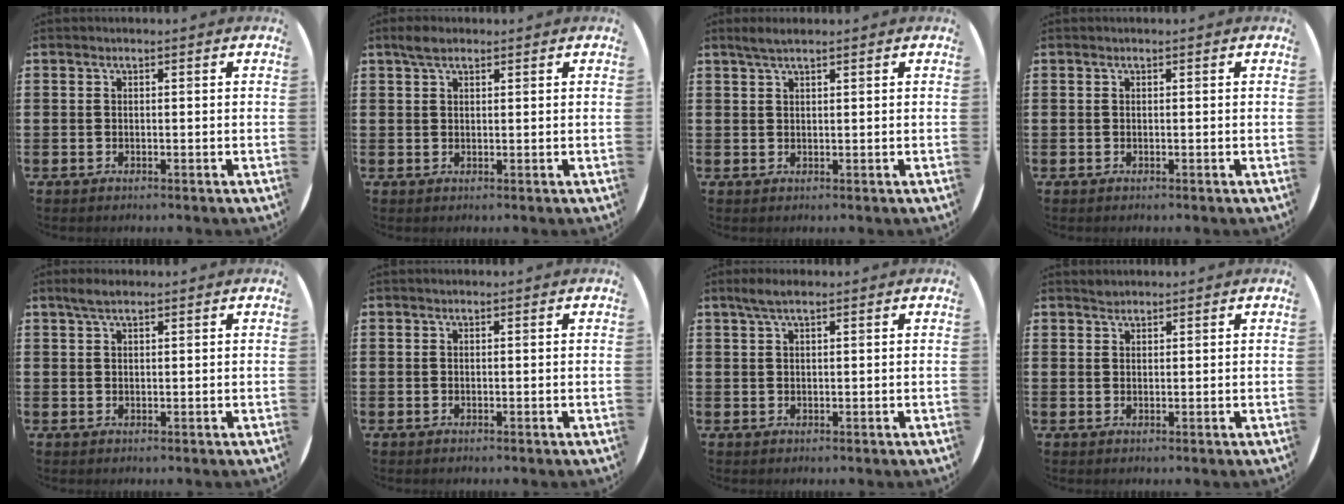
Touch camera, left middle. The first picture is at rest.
{"total": 2.3, "force": [1.8, 0.9, 1.1], "torque": [-0.018, 0.003, 0.031]}
{"total": 1.9, "force": [1.5, 0.1, 1.1], "torque": [-0.022, 0.002, 0.027]}
{"total": 0.0}
{"total": 2.1, "force": [1.6, 0.5, 1.3], "torque": [-0.026, 0.004, 0.029]}
{"total": 0.0}
{"total": 2.2, "force": [1.6, 0.3, 1.5], "torque": [-0.030, 0.005, 0.027]}
{"total": 1.1, "force": [1.0, 0.3, -0.1], "torque": [0.000, 0.001, 0.020]}